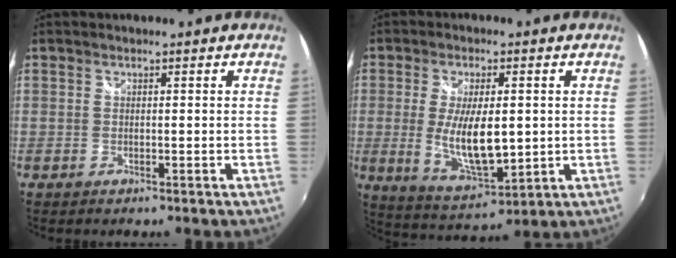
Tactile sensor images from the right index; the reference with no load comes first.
{"total": 12.3, "force": [-0.5, 4.8, 11.3], "torque": [-0.212, -0.020, 0.004]}